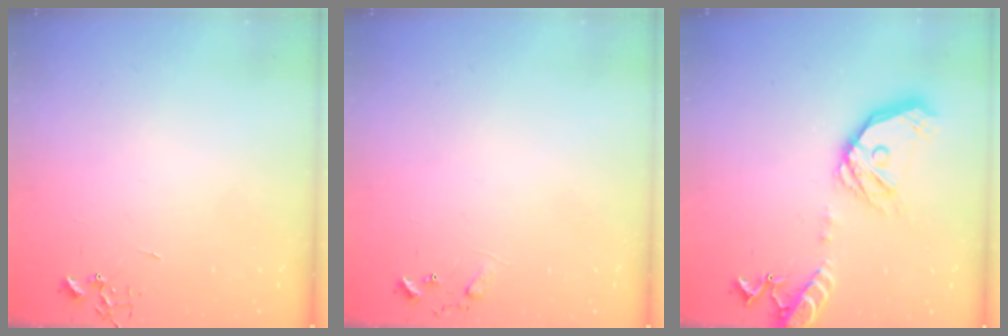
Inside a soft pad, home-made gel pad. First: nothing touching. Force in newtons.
{"total": 8.0, "press": 8.0, "slide": 0.4}
{"total": 17.9, "press": 17.7, "slide": 2.6}